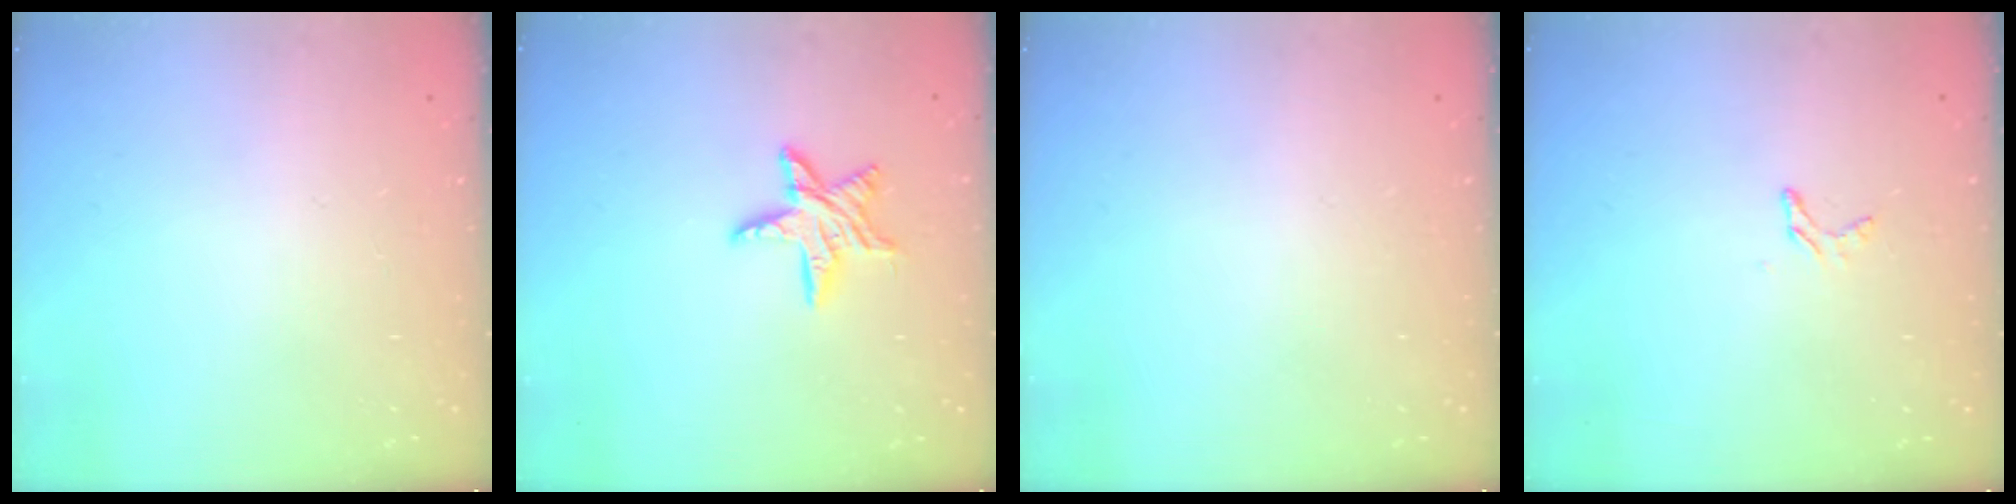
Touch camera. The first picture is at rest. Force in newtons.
{"total": 9.4, "press": 9.4, "slide": 0.7}
{"total": 0.0}
{"total": 3.8, "press": 3.8, "slide": 0.3}